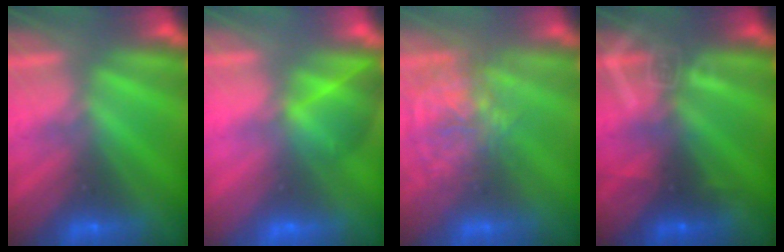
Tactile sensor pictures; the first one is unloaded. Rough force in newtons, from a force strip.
{"total": 2.9}
{"total": 4.1}
{"total": 2.8}